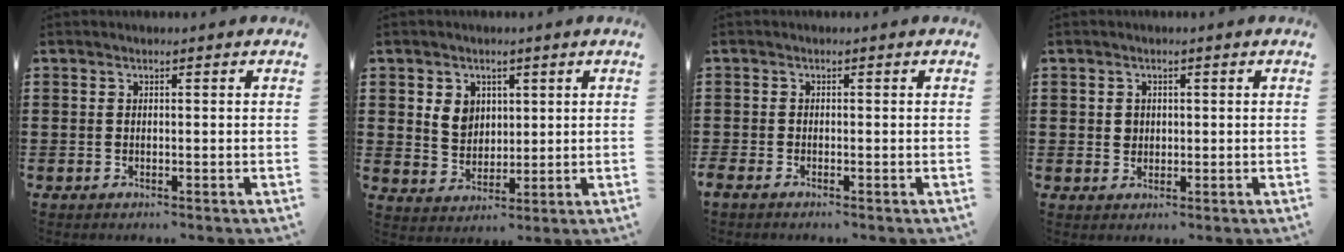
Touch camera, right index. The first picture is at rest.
{"total": 4.4, "force": [1.6, 3.7, 1.7], "torque": [-0.040, 0.008, 0.027]}
{"total": 1.2, "force": [-1.2, 0.0, 0.0], "torque": [-0.001, 0.000, -0.023]}
{"total": 1.5, "force": [0.3, 1.3, 0.6], "torque": [-0.014, 0.007, 0.005]}